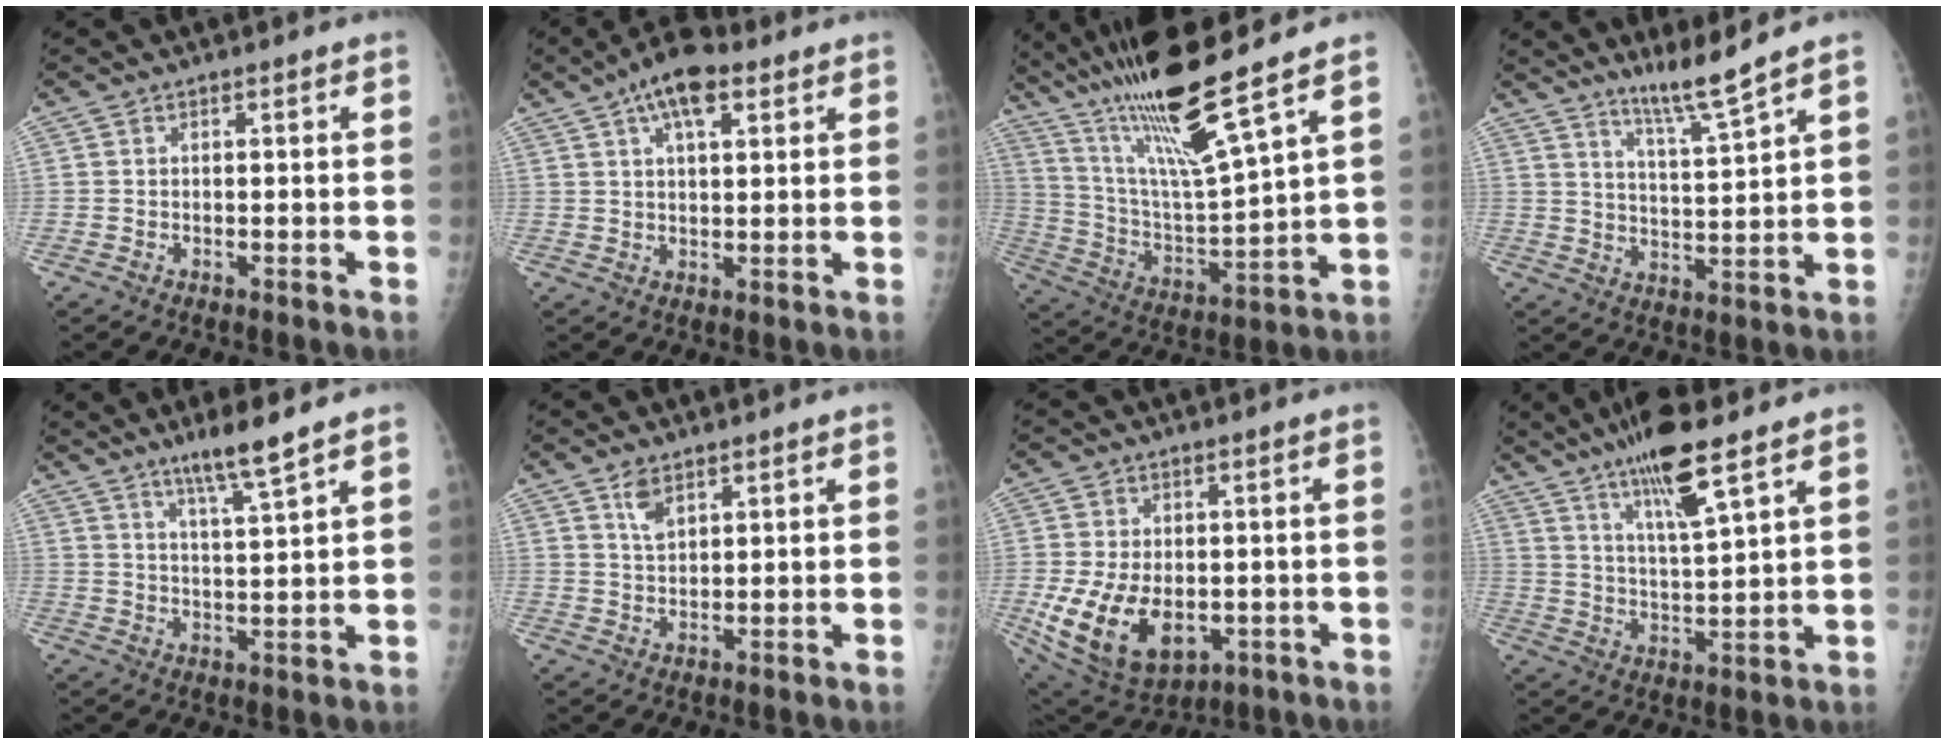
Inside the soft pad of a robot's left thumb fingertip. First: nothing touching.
{"total": 9.1, "force": [4.8, 3.7, 6.8], "torque": [-0.104, 0.003, 0.078]}
{"total": 18.8, "force": [13.4, 0.5, 13.1], "torque": [-0.227, -0.063, 0.251]}
{"total": 6.5, "force": [5.3, -1.1, 3.5], "torque": [-0.061, -0.052, 0.101]}
{"total": 6.5, "force": [4.8, -0.3, 4.4], "torque": [-0.078, -0.035, 0.088]}
{"total": 3.7, "force": [2.3, 1.9, 2.1], "torque": [-0.027, -0.012, 0.048]}
{"total": 15.9, "force": [-3.3, 10.4, 11.6], "torque": [-0.207, -0.009, -0.029]}
{"total": 11.7, "force": [7.5, 1.7, 8.8], "torque": [-0.156, -0.036, 0.134]}